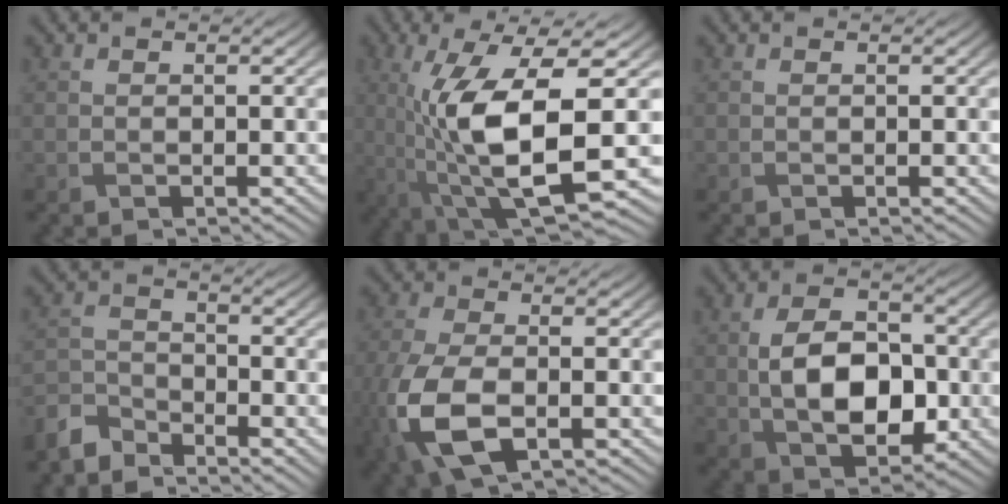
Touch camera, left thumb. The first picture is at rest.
{"total": 12.9, "force": [-0.9, 3.9, 12.2], "torque": [-0.246, -0.010, -0.012]}
{"total": 0.0}
{"total": 5.0, "force": [-4.6, 1.5, 1.2], "torque": [-0.030, -0.009, -0.110]}
{"total": 11.6, "force": [-3.4, 6.7, 8.9], "torque": [-0.259, -0.048, -0.048]}
{"total": 10.3, "force": [-1.0, 6.4, 7.9], "torque": [-0.158, -0.005, -0.018]}